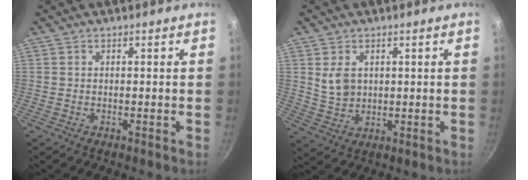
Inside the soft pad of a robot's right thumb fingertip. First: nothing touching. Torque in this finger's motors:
{"motor_torque": [-0.54, 0.57, 0.30, -0.29, 0.01]}